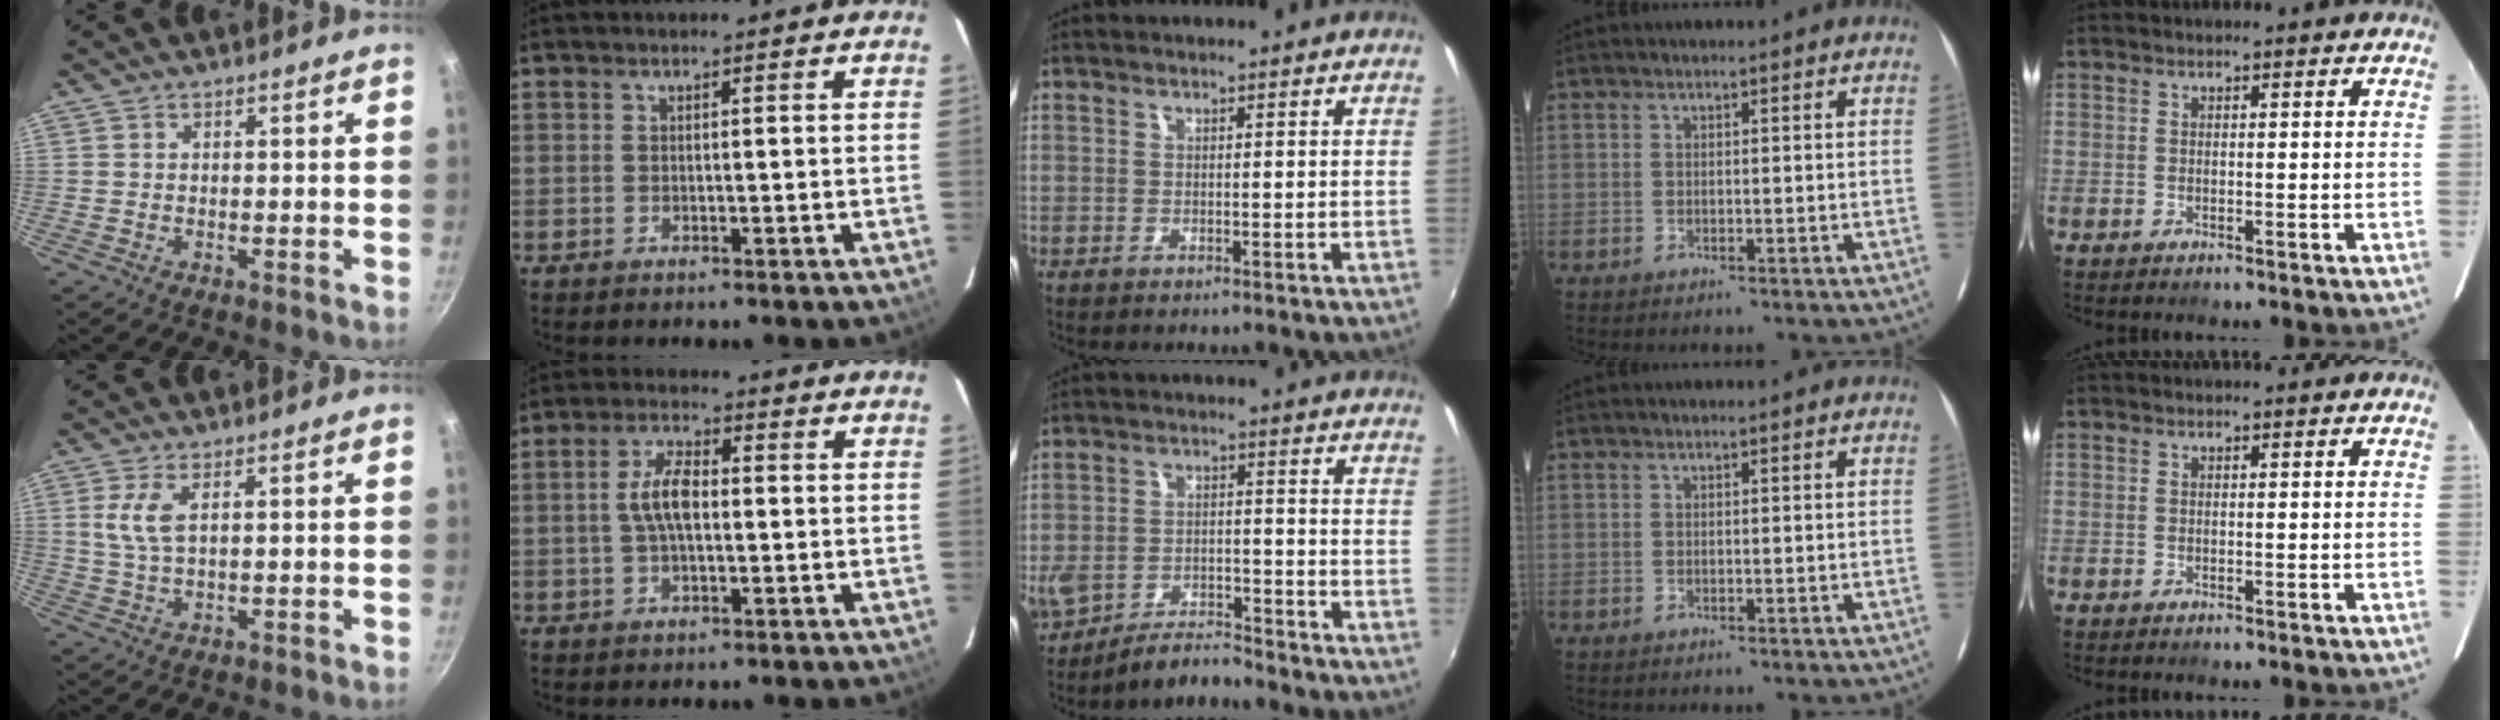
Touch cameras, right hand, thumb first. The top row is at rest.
{"thumb": {"total": 5.1, "force": [1.5, 1.9, 4.5], "torque": [-0.100, -0.003, 0.033]}, "index": {"total": 6.3, "force": [0.0, 2.8, 5.7], "torque": [-0.111, 0.011, 0.001]}, "middle": {"total": 6.4, "force": [-5.6, 2.2, 2.2], "torque": [-0.060, 0.003, -0.093]}}